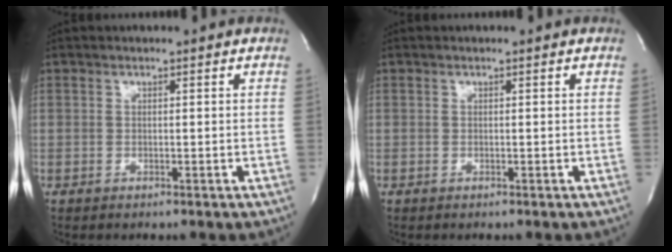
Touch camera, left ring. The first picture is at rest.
{"total": 0.0}